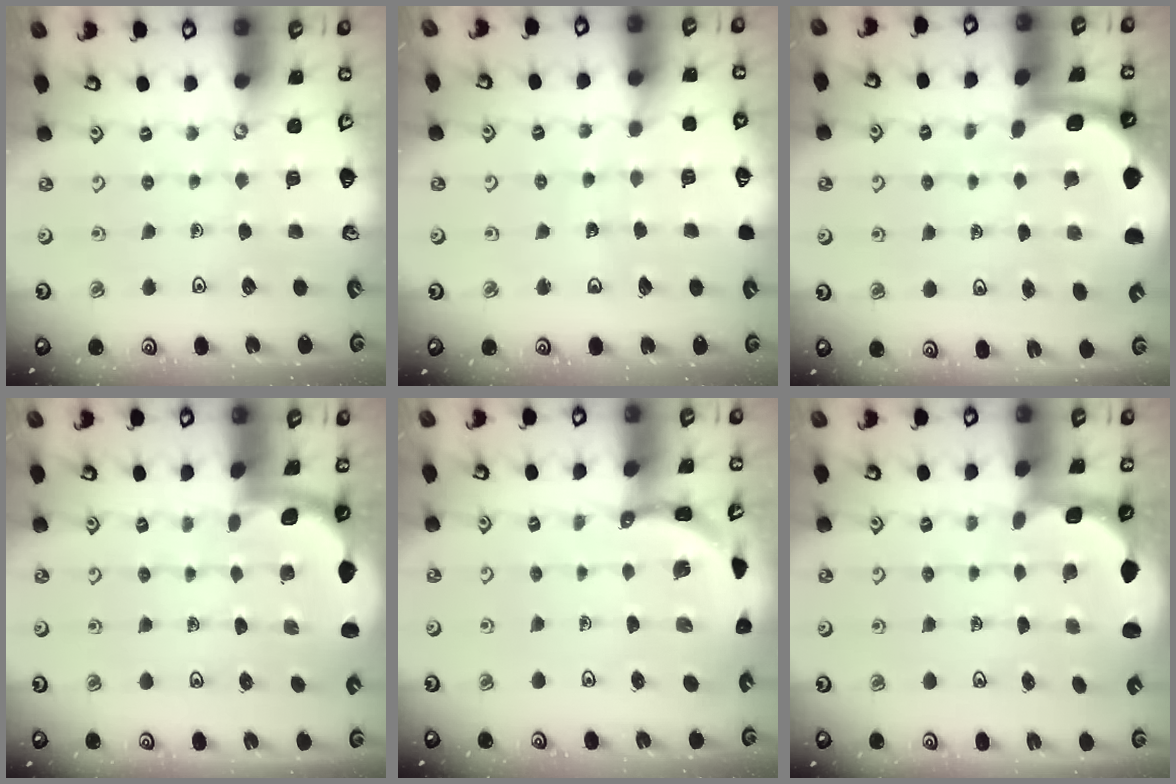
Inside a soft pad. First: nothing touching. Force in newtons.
{"total": 4.4, "press": 4.4, "slide": 0.4}
{"total": 5.1, "press": 4.5, "slide": 2.5}
{"total": 1.9, "press": 1.9, "slide": 0.0}
{"total": 3.6, "press": 3.6, "slide": 0.2}
{"total": 3.0, "press": 2.0, "slide": 2.2}